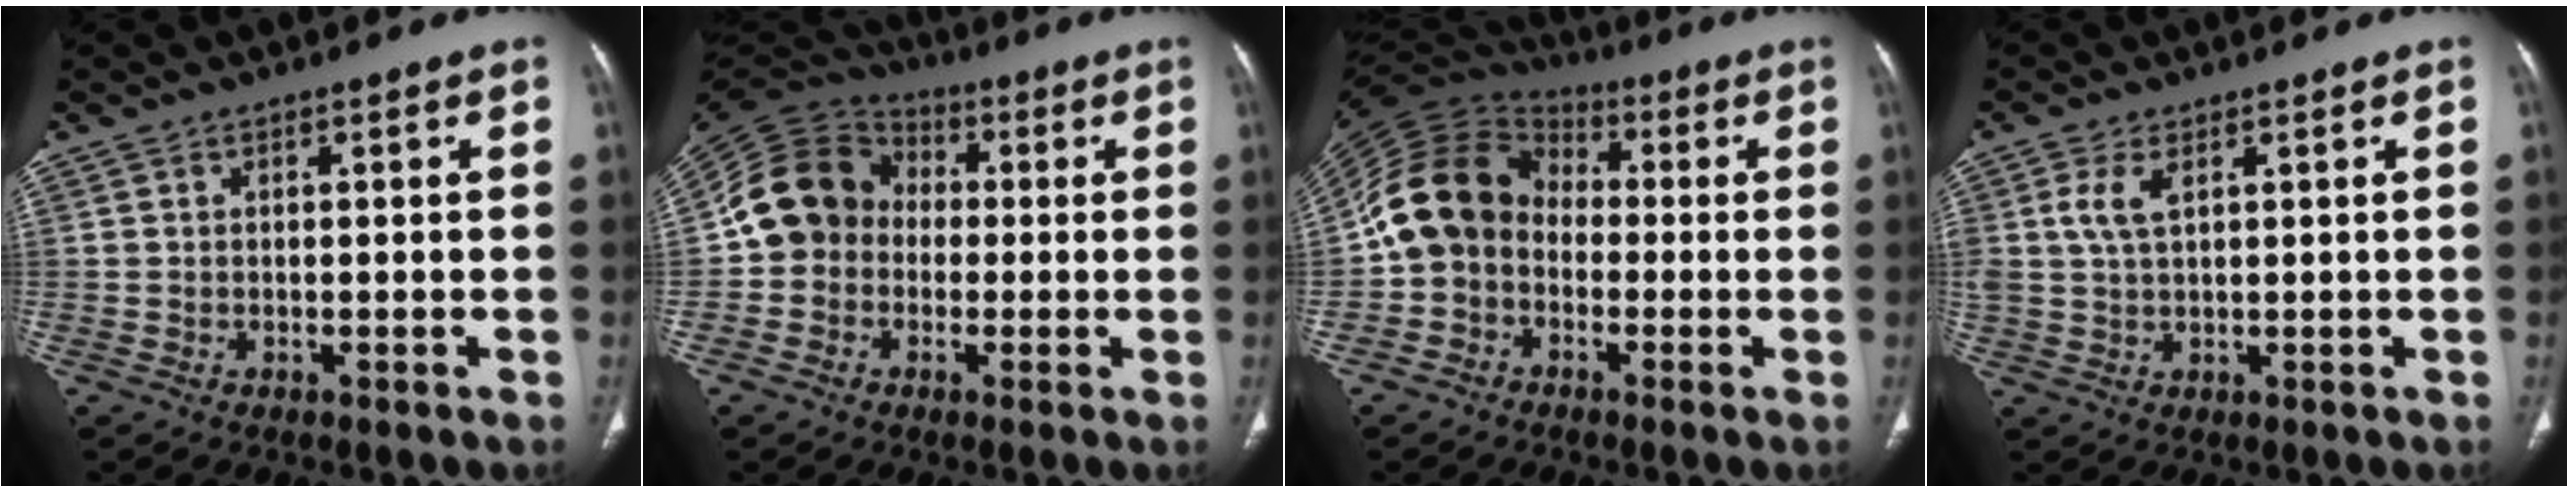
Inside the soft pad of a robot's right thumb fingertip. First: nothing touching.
{"total": 11.8, "force": [-0.7, 10.4, 5.5], "torque": [-0.091, 0.032, -0.029]}
{"total": 13.1, "force": [-1.9, 10.9, 7.2], "torque": [-0.130, 0.046, -0.053]}
{"total": 4.3, "force": [1.6, 1.8, 3.6], "torque": [-0.085, 0.002, 0.035]}